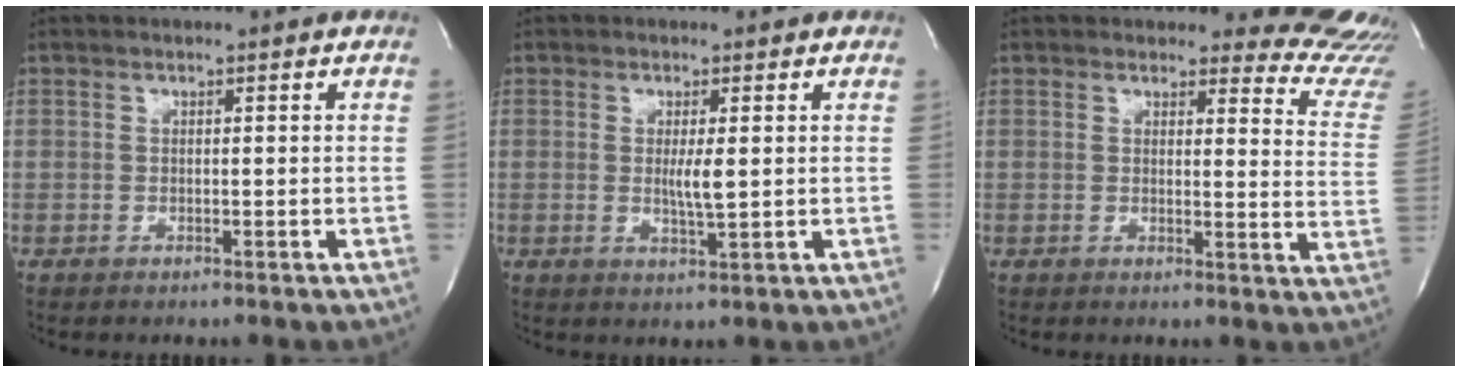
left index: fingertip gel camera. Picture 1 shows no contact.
{"total": 2.9, "force": [0.1, 0.2, 2.9], "torque": [-0.058, -0.010, 0.002]}
{"total": 12.1, "force": [12.1, 1.2, -0.5], "torque": [0.048, -0.139, 0.081]}